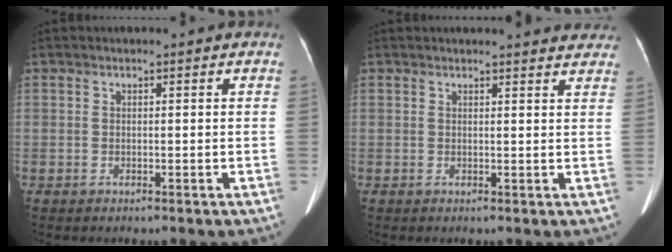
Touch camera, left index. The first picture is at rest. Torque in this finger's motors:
{"motor_torque": [0.10, -0.14, 0.01, 0.02]}